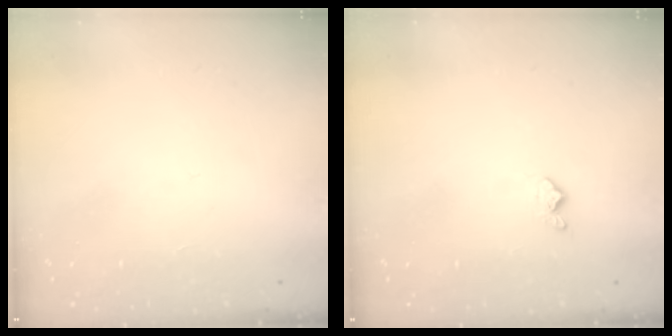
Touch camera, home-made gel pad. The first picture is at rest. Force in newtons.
{"total": 4.5, "press": 4.4, "slide": 0.7}